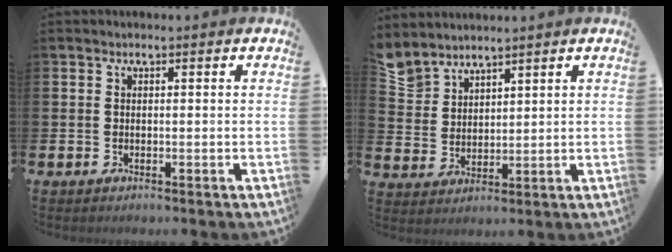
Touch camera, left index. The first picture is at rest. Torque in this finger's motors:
{"motor_torque": [0.57, -1.57, 0.08, 0.02]}